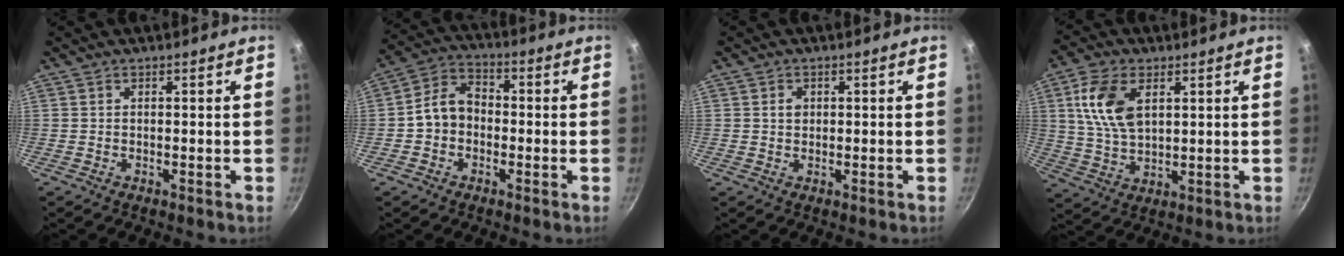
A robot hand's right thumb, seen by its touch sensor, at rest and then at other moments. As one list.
[{"total": 7.7, "force": [-1.1, 6.0, 4.6], "torque": [-0.059, 0.031, -0.036]}, {"total": 1.8, "force": [0.4, 1.5, 0.9], "torque": [-0.008, 0.004, 0.005]}, {"total": 11.0, "force": [3.5, 6.3, 8.3], "torque": [-0.154, -0.011, 0.070]}]